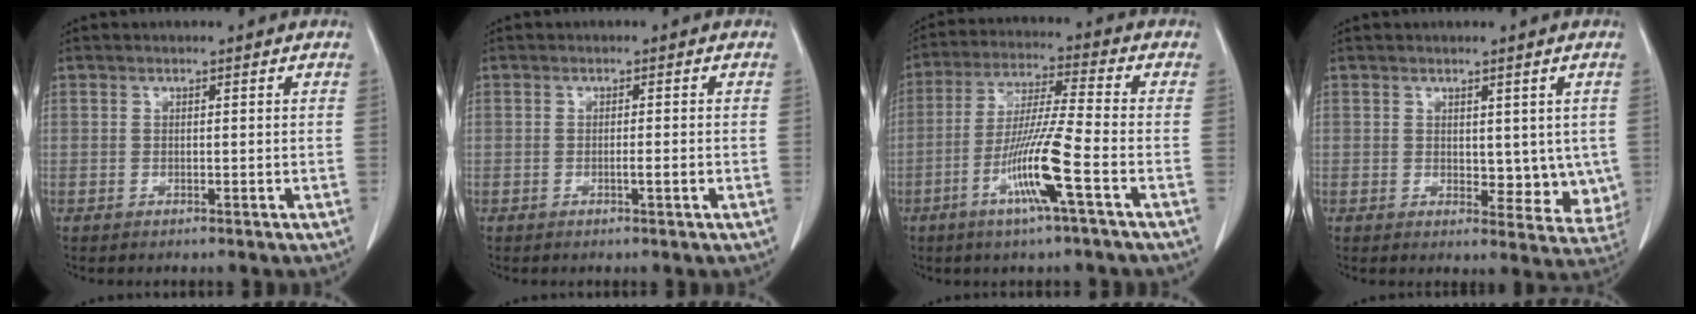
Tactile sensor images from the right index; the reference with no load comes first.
{"total": 1.4, "force": [-0.5, -0.1, 1.3], "torque": [-0.023, -0.001, -0.007]}
{"total": 11.4, "force": [-4.6, -0.8, 10.4], "torque": [-0.205, -0.011, -0.090]}
{"total": 6.4, "force": [0.8, 3.8, 5.1], "torque": [-0.037, -0.014, 0.016]}